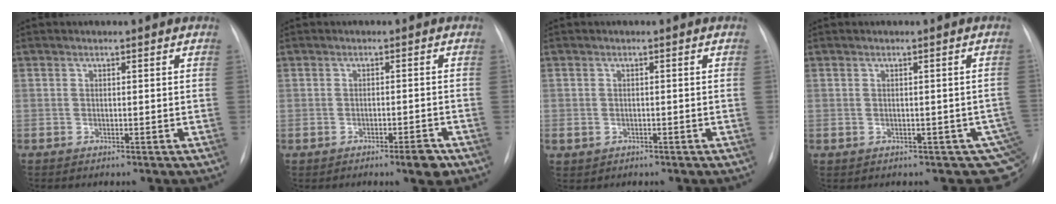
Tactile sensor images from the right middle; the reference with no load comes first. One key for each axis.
{"total": 3.0, "fx": -2.0, "fy": 0.3, "fz": 2.2, "tx": -0.024, "ty": 0.000, "tz": -0.027}
{"total": 1.5, "fx": -0.5, "fy": 1.3, "fz": 0.6, "tx": -0.010, "ty": 0.006, "tz": 0.000}
{"total": 4.2, "fx": -0.9, "fy": 2.6, "fz": 3.2, "tx": -0.022, "ty": 0.005, "tz": -0.002}